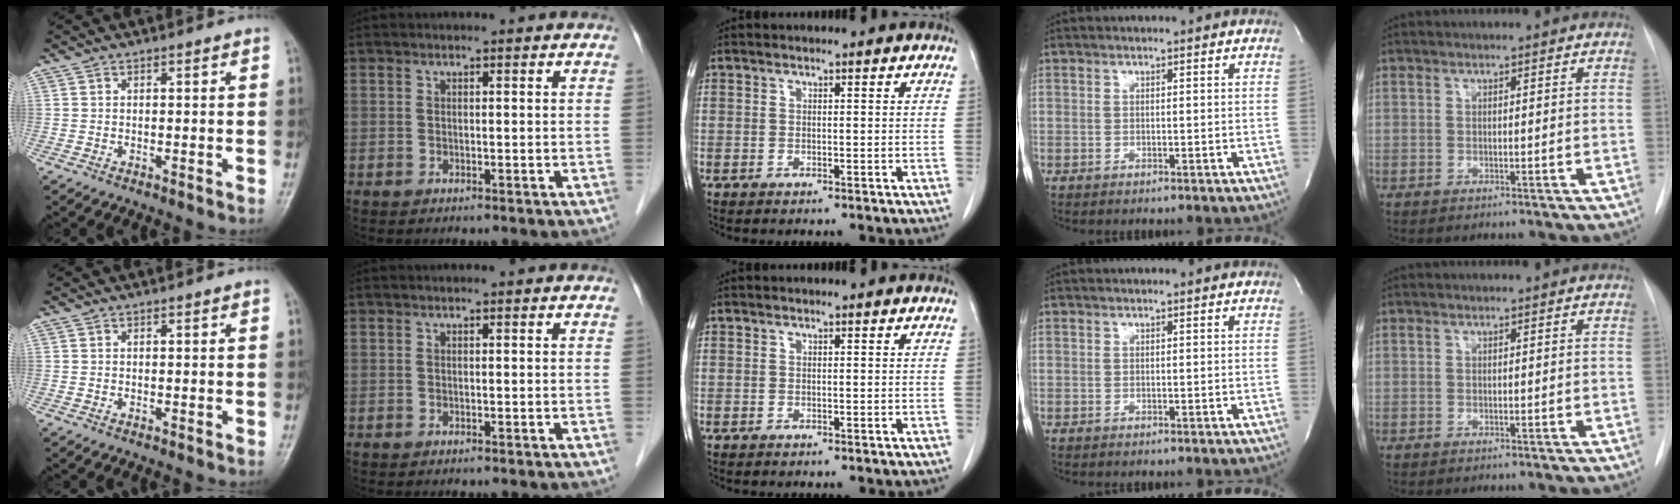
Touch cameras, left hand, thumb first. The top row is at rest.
{}